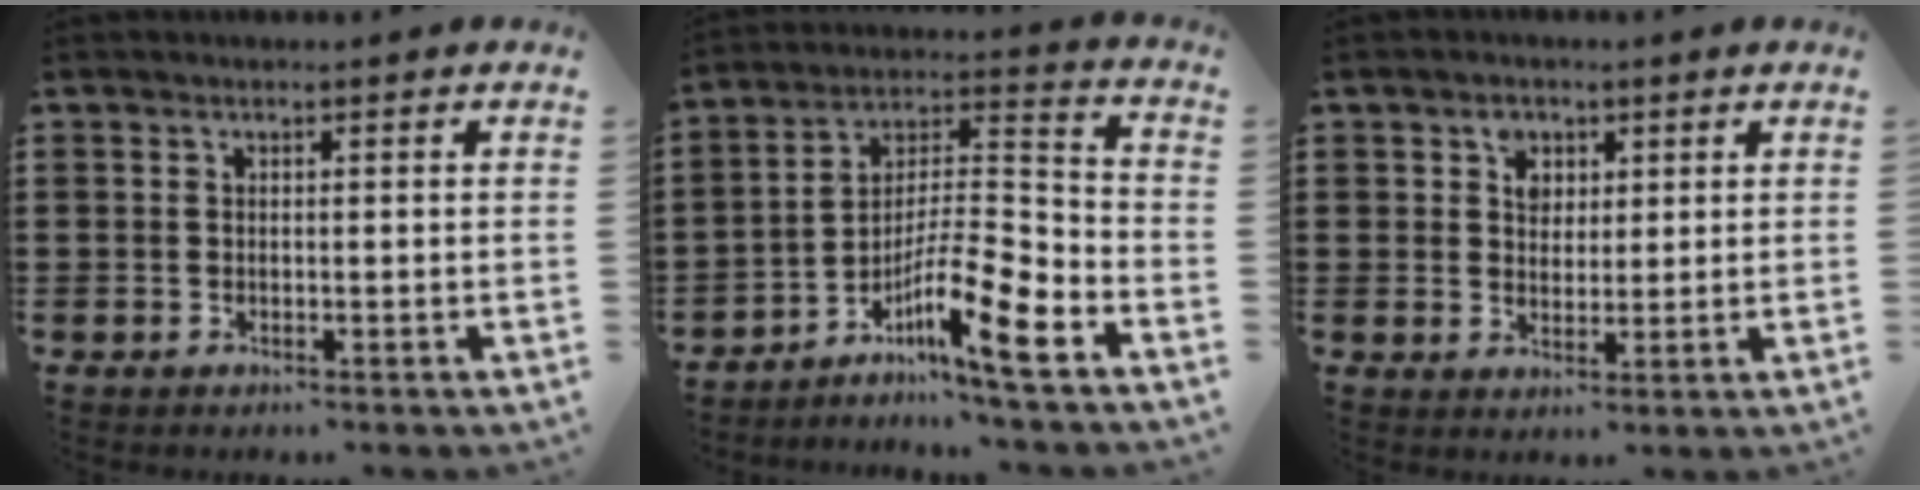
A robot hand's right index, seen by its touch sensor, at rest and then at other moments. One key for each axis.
{"total": 11.6, "fx": -7.0, "fy": 1.9, "fz": 9.0, "tx": -0.168, "ty": -0.004, "tz": -0.133}
{"total": 3.2, "fx": 1.5, "fy": 2.5, "fz": 1.3, "tx": -0.036, "ty": 0.010, "tz": 0.026}